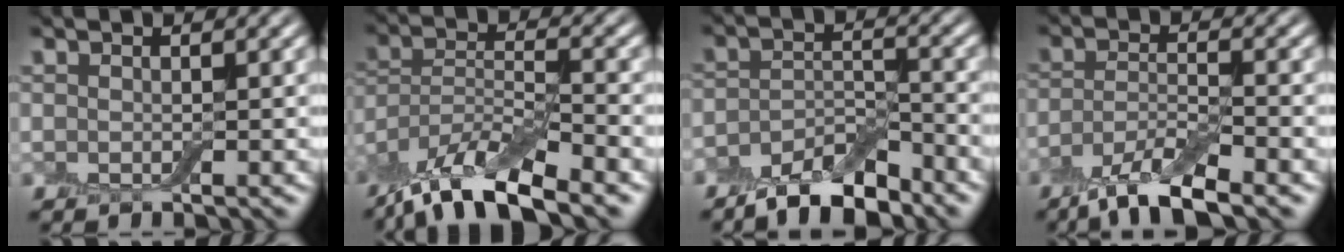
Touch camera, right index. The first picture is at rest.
{"total": 9.9, "force": [-7.5, 2.5, 5.8], "torque": [-0.102, 0.003, -0.146]}
{"total": 5.8, "force": [-4.7, 1.9, 2.9], "torque": [-0.048, -0.002, -0.085]}
{"total": 5.8, "force": [-4.2, 1.4, 3.7], "torque": [-0.069, -0.008, -0.084]}